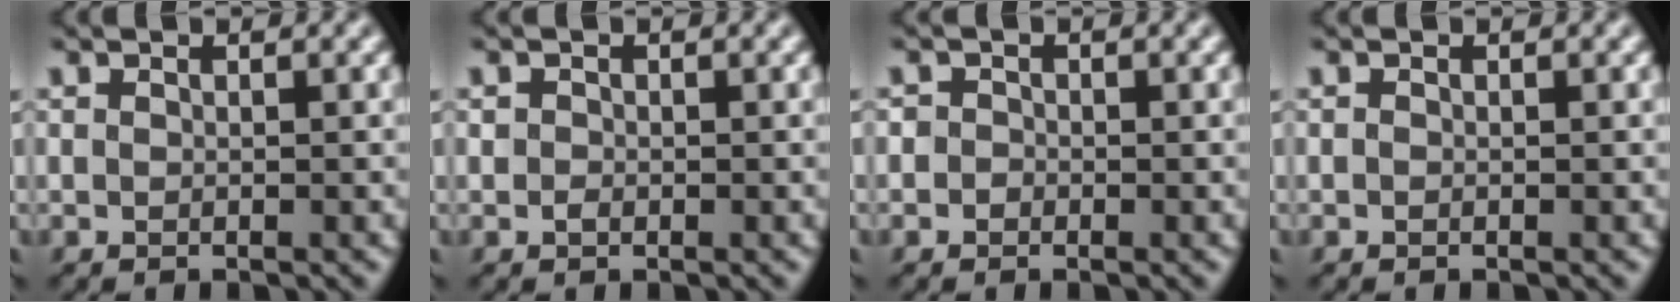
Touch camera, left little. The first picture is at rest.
{"total": 0.6, "force": [-0.2, 0.6, 0.2], "torque": [-0.003, 0.000, -0.008]}
{"total": 1.7, "force": [0.2, 1.6, 0.7], "torque": [0.009, 0.011, -0.021]}
{"total": 0.0}